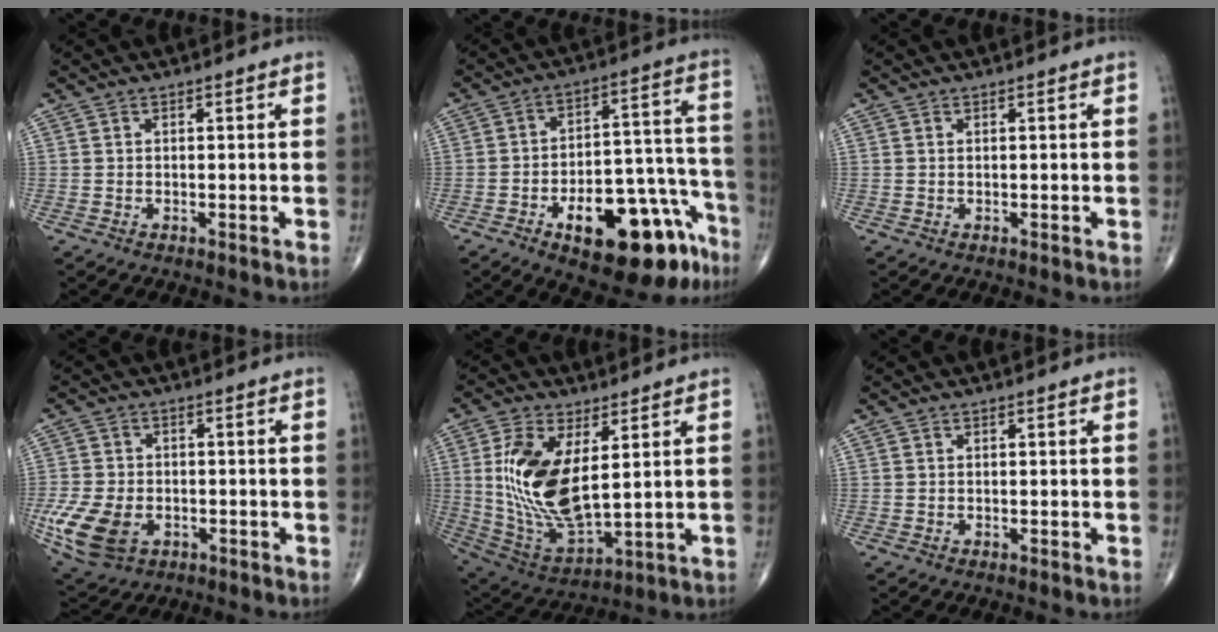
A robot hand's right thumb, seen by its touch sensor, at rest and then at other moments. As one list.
[{"total": 21.2, "force": [-11.7, 9.0, 15.2], "torque": [-0.149, 0.096, -0.157]}, {"total": 0.0}, {"total": 11.7, "force": [-3.8, 8.0, 7.7], "torque": [-0.164, 0.001, -0.061]}, {"total": 17.4, "force": [3.4, 8.2, 15.0], "torque": [-0.292, -0.023, 0.079]}, {"total": 0.0}]